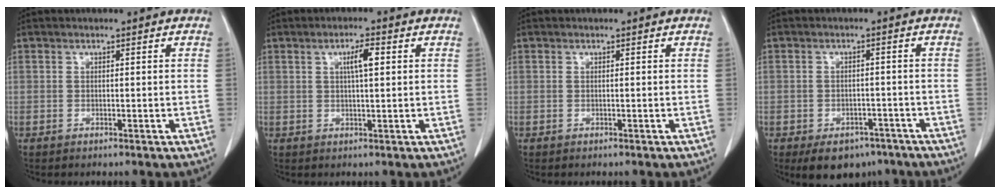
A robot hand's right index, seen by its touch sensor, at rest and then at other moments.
{"total": 3.5, "force": [1.0, 0.4, 3.3], "torque": [-0.059, 0.003, 0.016]}
{"total": 0.0}
{"total": 7.5, "force": [-5.2, 4.7, 2.8], "torque": [-0.030, 0.008, -0.067]}